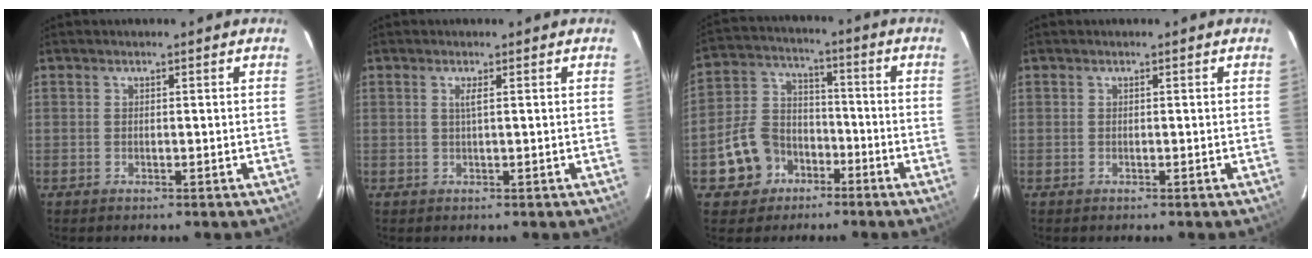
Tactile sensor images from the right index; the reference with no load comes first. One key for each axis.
{"total": 1.2, "fx": 0.4, "fy": -0.3, "fz": 1.1, "tx": -0.022, "ty": -0.001, "tz": 0.006}
{"total": 10.4, "fx": -5.2, "fy": 8.4, "fz": 3.3, "tx": -0.094, "ty": 0.037, "tz": -0.077}
{"total": 0.0}